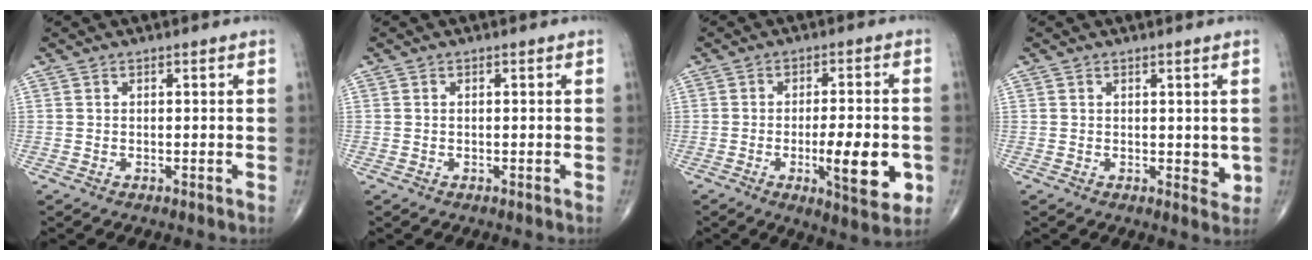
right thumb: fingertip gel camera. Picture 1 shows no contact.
{"total": 0.0}
{"total": 11.8, "force": [-3.0, 3.3, 11.0], "torque": [-0.153, -0.004, -0.040]}
{"total": 2.6, "force": [0.5, 1.6, 2.0], "torque": [-0.019, -0.009, 0.009]}